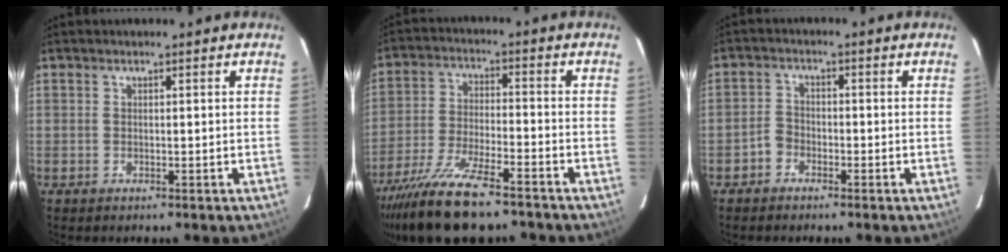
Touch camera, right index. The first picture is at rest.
{"total": 16.5, "force": [-12.9, 3.9, 9.5], "torque": [-0.201, -0.039, -0.230]}
{"total": 2.8, "force": [-1.9, 1.9, 0.6], "torque": [-0.012, 0.009, -0.035]}